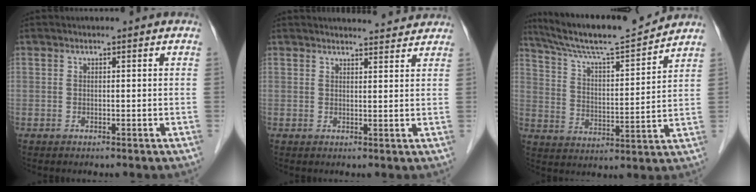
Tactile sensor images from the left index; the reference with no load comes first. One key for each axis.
{"total": 5.7, "fx": 5.6, "fy": 0.6, "fz": 0.9, "tx": -0.013, "ty": 0.009, "tz": 0.060}
{"total": 14.4, "fx": 13.5, "fy": -0.4, "fz": 5.0, "tx": -0.098, "ty": 0.001, "tz": 0.223}